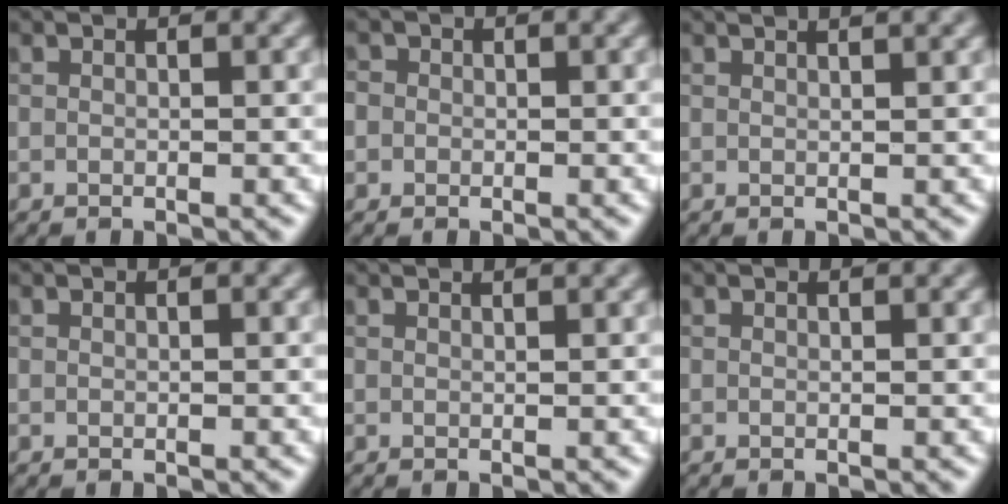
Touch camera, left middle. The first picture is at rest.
{"total": 2.0, "force": [0.5, 1.8, 0.7], "torque": [0.005, 0.011, -0.013]}
{"total": 3.9, "force": [2.6, 1.7, 2.3], "torque": [-0.002, 0.027, -0.002]}
{"total": 0.0}
{"total": 2.1, "force": [1.7, 0.7, 1.0], "torque": [-0.003, 0.005, 0.004]}
{"total": 0.7, "force": [0.7, 0.0, 0.2], "torque": [-0.004, 0.000, 0.009]}